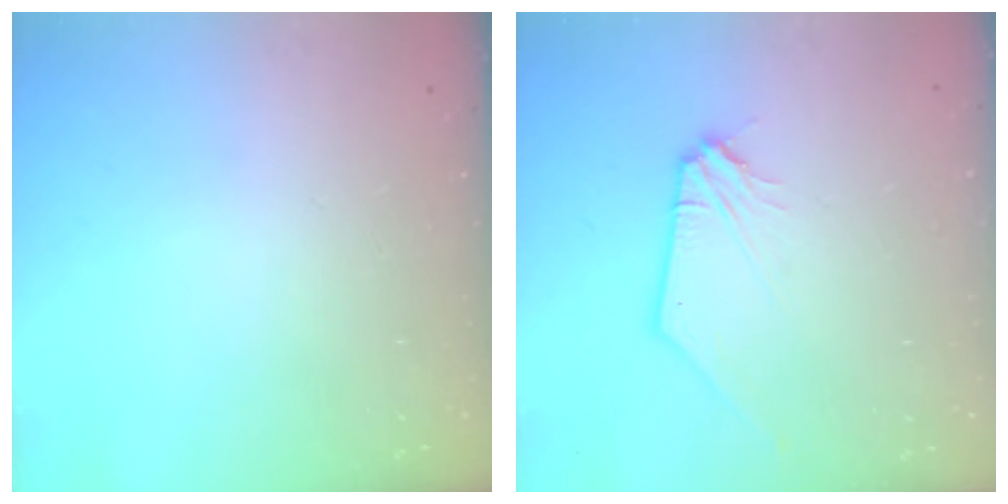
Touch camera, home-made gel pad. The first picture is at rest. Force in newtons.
{"total": 1.9, "press": 1.9, "slide": 0.3}